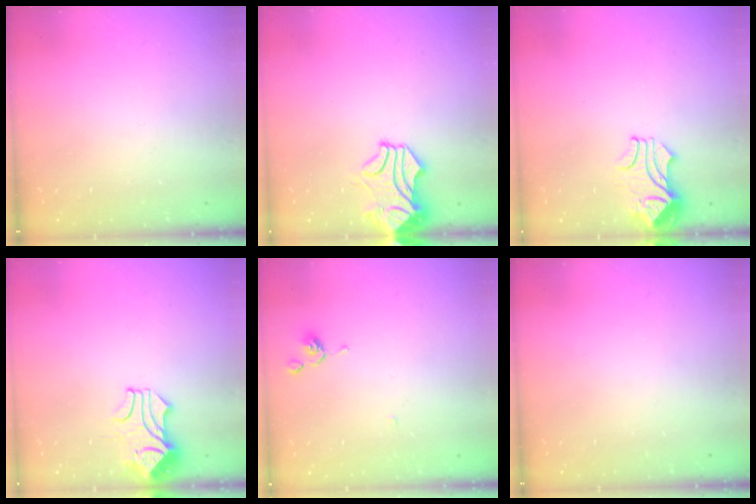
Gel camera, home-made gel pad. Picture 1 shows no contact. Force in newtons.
{"total": 1.7, "press": 1.2, "slide": 1.2}
{"total": 2.1, "press": 2.0, "slide": 0.6}
{"total": 1.7, "press": 1.3, "slide": 1.0}
{"total": 0.0}
{"total": 0.0}